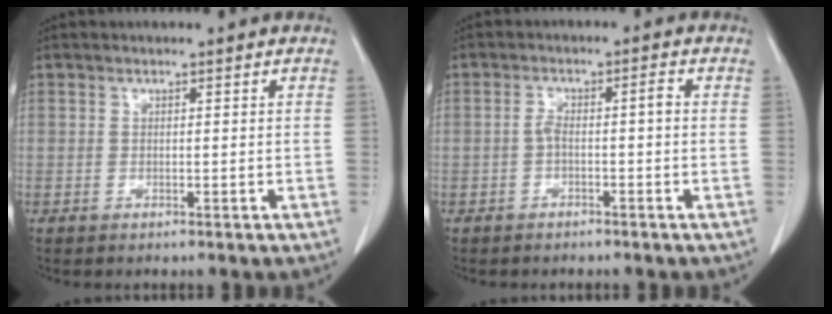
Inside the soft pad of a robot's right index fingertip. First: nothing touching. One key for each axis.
{"total": 3.4, "fx": -0.8, "fy": 0.6, "fz": 3.2, "tx": -0.063, "ty": 0.023, "tz": -0.010}